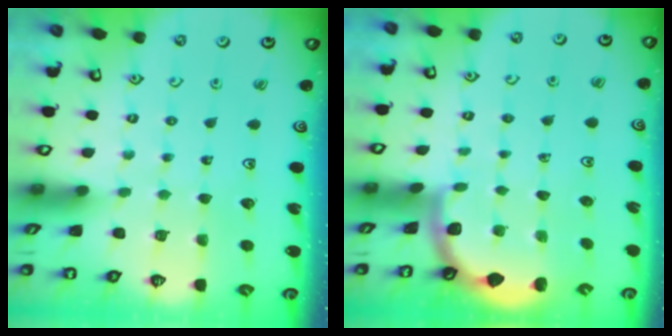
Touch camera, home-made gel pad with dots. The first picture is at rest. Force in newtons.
{"total": 1.8, "press": 1.7, "slide": 0.0}